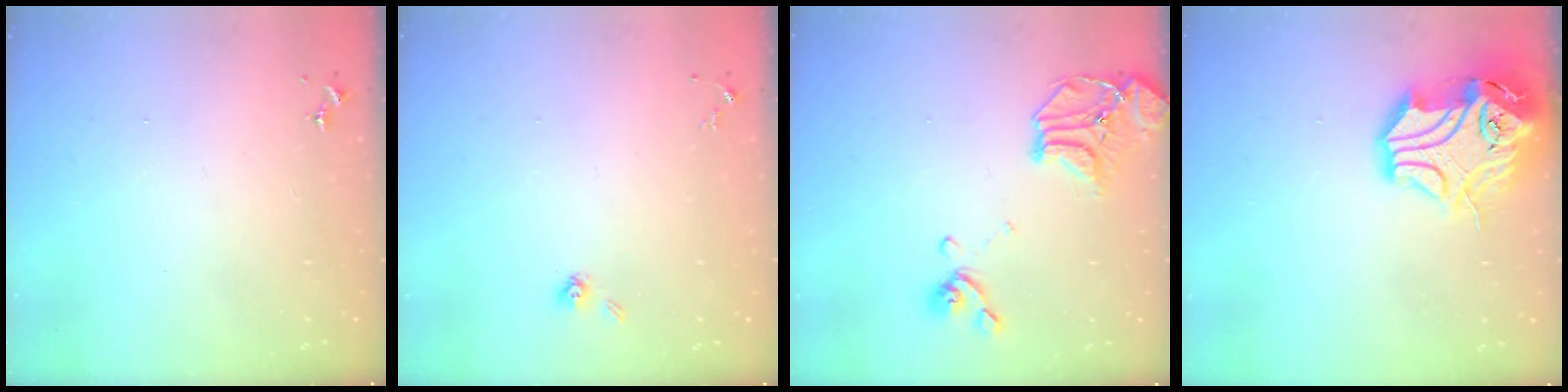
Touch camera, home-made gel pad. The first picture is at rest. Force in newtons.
{"total": 3.6, "press": 3.1, "slide": 1.9}
{"total": 16.9, "press": 16.8, "slide": 2.2}
{"total": 17.9, "press": 17.7, "slide": 2.6}